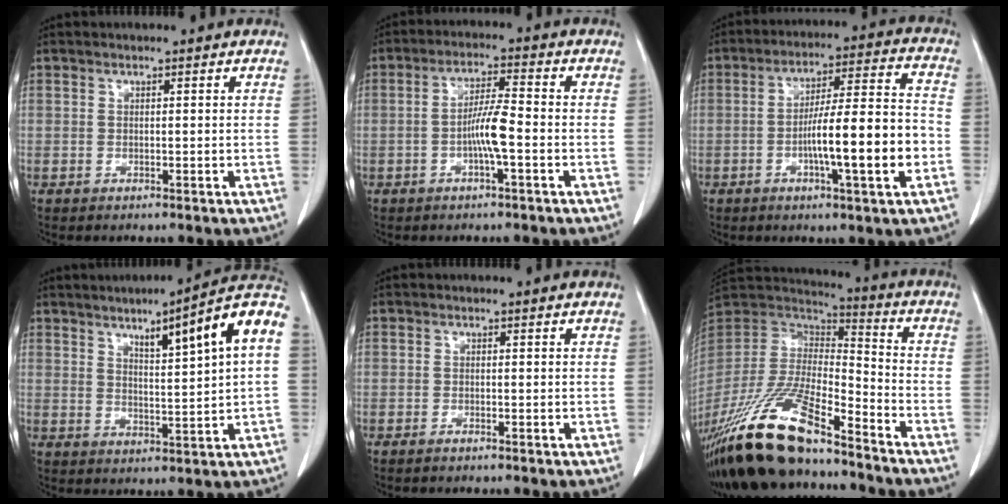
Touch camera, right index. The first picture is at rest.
{"total": 5.4, "force": [-1.6, 0.2, 5.2], "torque": [-0.106, 0.006, -0.029]}
{"total": 13.8, "force": [-3.6, 0.8, 13.4], "torque": [-0.216, 0.009, -0.058]}
{"total": 12.7, "force": [4.2, 0.1, 12.0], "torque": [-0.168, 0.017, 0.058]}
{"total": 0.8, "force": [-0.8, 0.1, 0.4], "torque": [-0.012, -0.001, -0.011]}
{"total": 24.4, "force": [-18.2, 5.2, 15.3], "torque": [-0.326, -0.039, -0.336]}